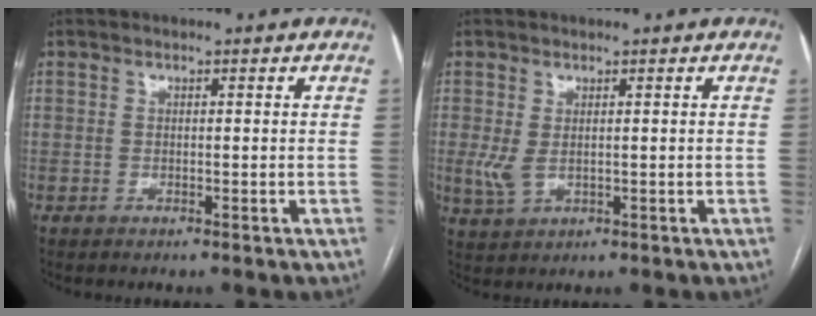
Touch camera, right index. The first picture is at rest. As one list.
[{"total": 2.9, "force": [0.2, 1.5, 2.5], "torque": [-0.063, -0.003, 0.015]}]